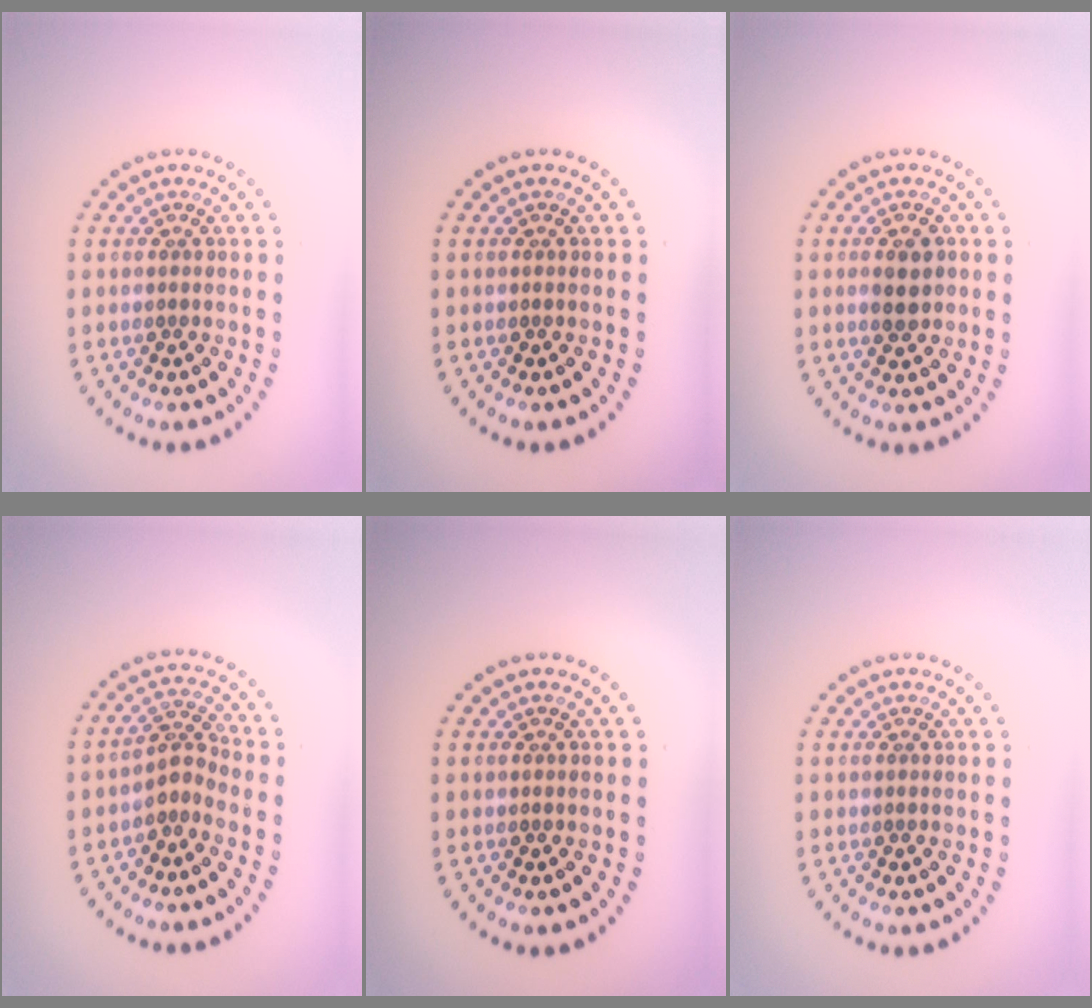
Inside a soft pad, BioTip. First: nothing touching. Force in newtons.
{"total": 0.0}
{"total": 2.3, "press": 2.2, "slide": 0.2}
{"total": 2.2, "press": 1.6, "slide": 1.4}
{"total": 0.0}
{"total": 0.0}